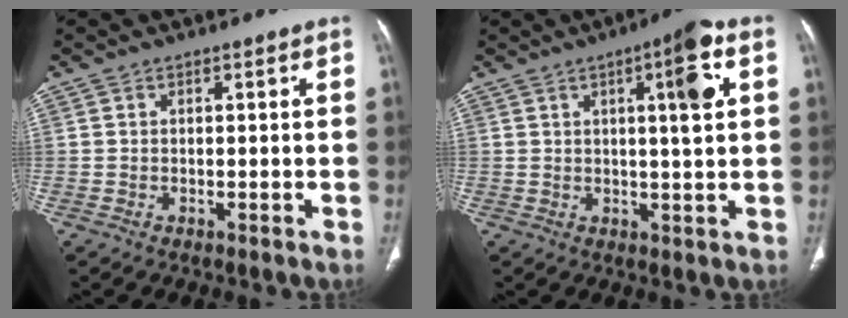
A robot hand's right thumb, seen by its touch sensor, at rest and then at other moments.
{"total": 8.6, "force": [2.4, 1.5, 8.1], "torque": [-0.119, 0.003, 0.033]}